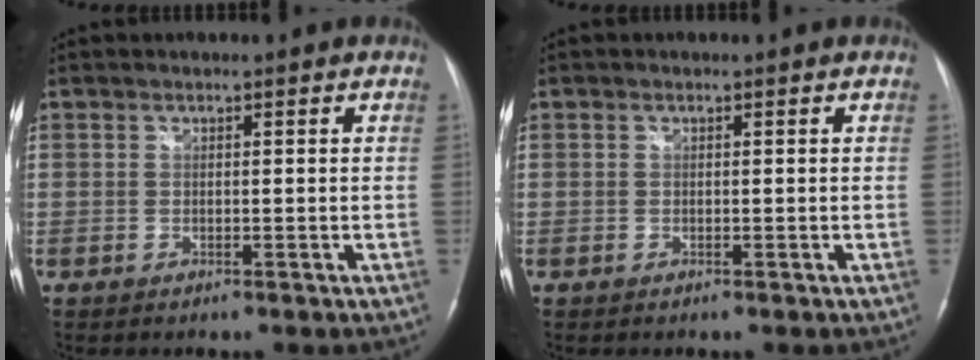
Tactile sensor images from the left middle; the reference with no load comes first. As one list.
[{"total": 0.0}]